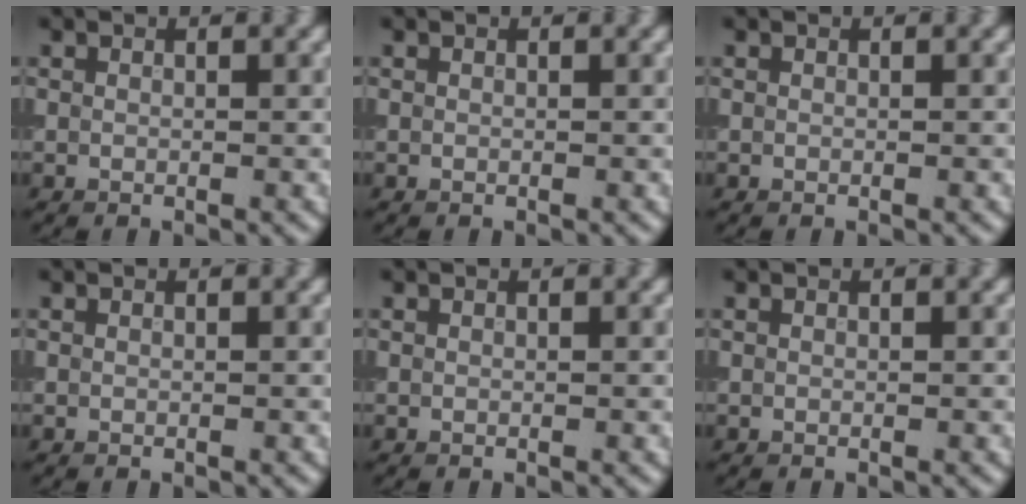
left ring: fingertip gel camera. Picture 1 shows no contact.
{"total": 0.0}
{"total": 0.0}
{"total": 0.0}
{"total": 0.0}
{"total": 0.0}